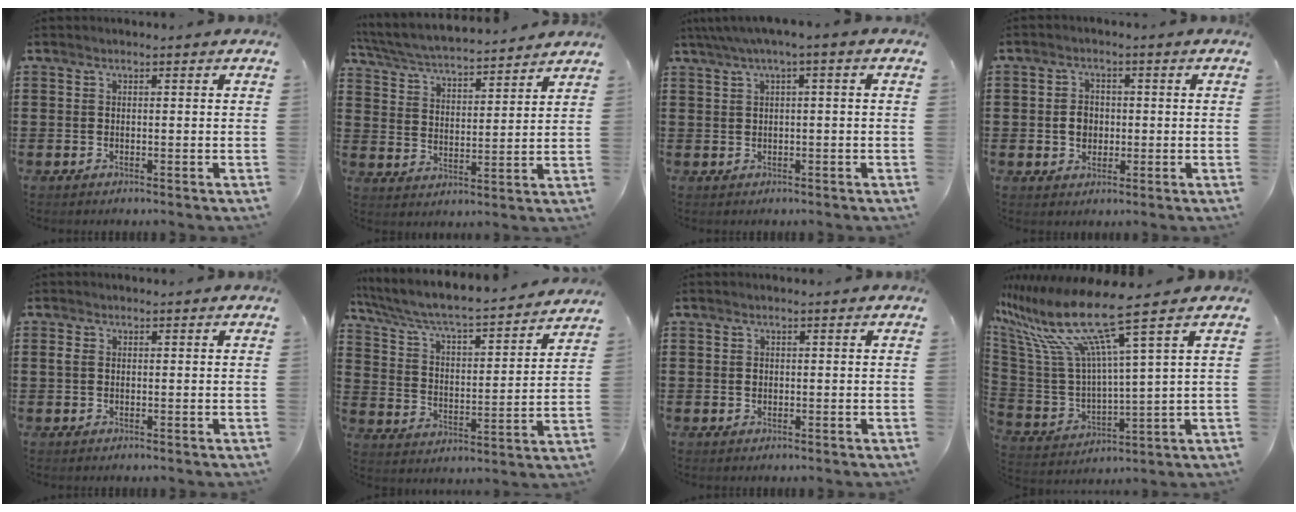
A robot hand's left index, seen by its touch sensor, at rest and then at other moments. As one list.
[{"total": 4.8, "force": [4.7, 0.1, 1.3], "torque": [-0.047, -0.031, 0.076]}, {"total": 2.4, "force": [-0.2, 0.1, 2.3], "torque": [-0.040, -0.001, -0.005]}, {"total": 3.4, "force": [-0.3, 2.7, 2.1], "torque": [-0.039, 0.003, -0.011]}, {"total": 1.3, "force": [0.1, 0.9, 0.9], "torque": [-0.026, 0.003, -0.002]}, {"total": 5.5, "force": [4.9, 0.3, 2.4], "torque": [-0.070, -0.044, 0.074]}, {"total": 0.6, "force": [0.1, 0.5, 0.3], "torque": [-0.009, 0.002, 0.001]}, {"total": 14.0, "force": [9.3, 1.6, 10.4], "torque": [-0.252, -0.055, 0.147]}]